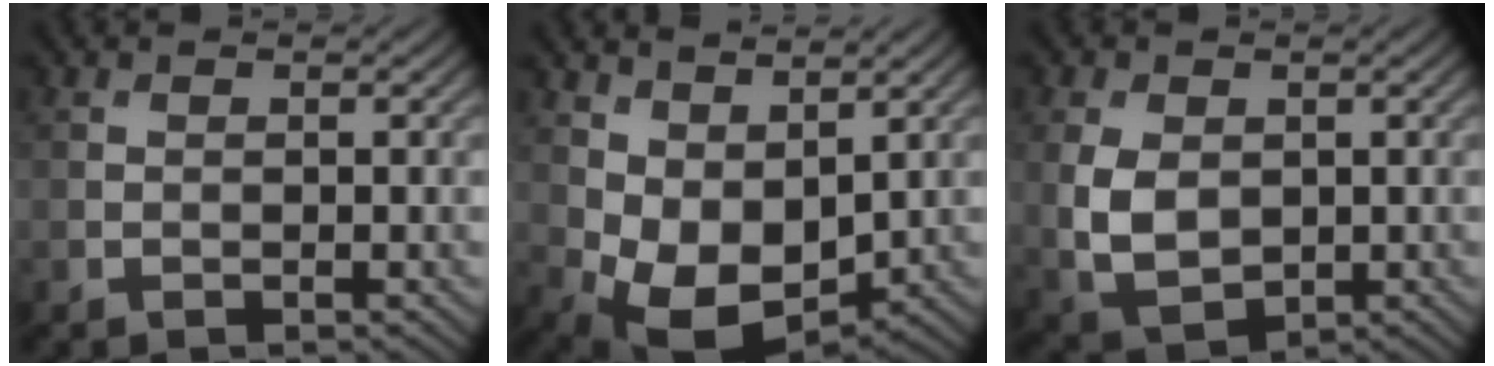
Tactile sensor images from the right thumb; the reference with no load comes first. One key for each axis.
{"total": 7.6, "fx": 1.6, "fy": 5.0, "fz": 5.5, "tx": -0.120, "ty": -0.018, "tz": 0.038}
{"total": 6.9, "fx": 0.2, "fy": 4.8, "fz": 5.0, "tx": -0.125, "ty": -0.009, "tz": 0.008}